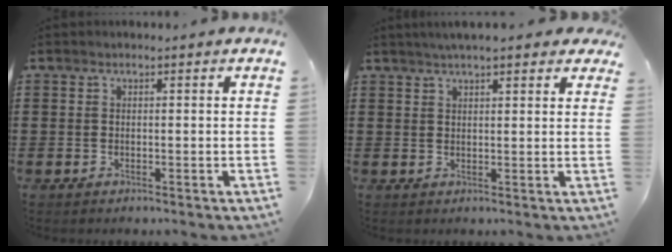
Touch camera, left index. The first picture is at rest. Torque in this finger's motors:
{"motor_torque": [1.73, -0.41, 0.93, 0.10]}